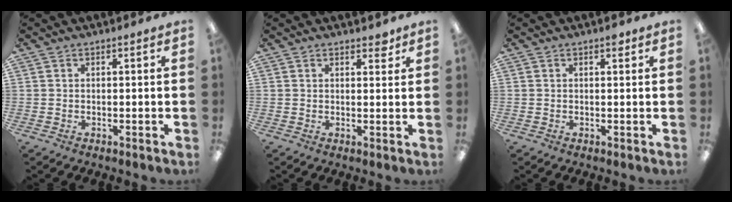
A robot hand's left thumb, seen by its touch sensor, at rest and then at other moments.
{"total": 2.3, "force": [1.8, 1.0, 1.0], "torque": [0.002, -0.009, 0.027]}
{"total": 1.3, "force": [0.8, 0.7, 0.8], "torque": [-0.002, -0.004, 0.010]}